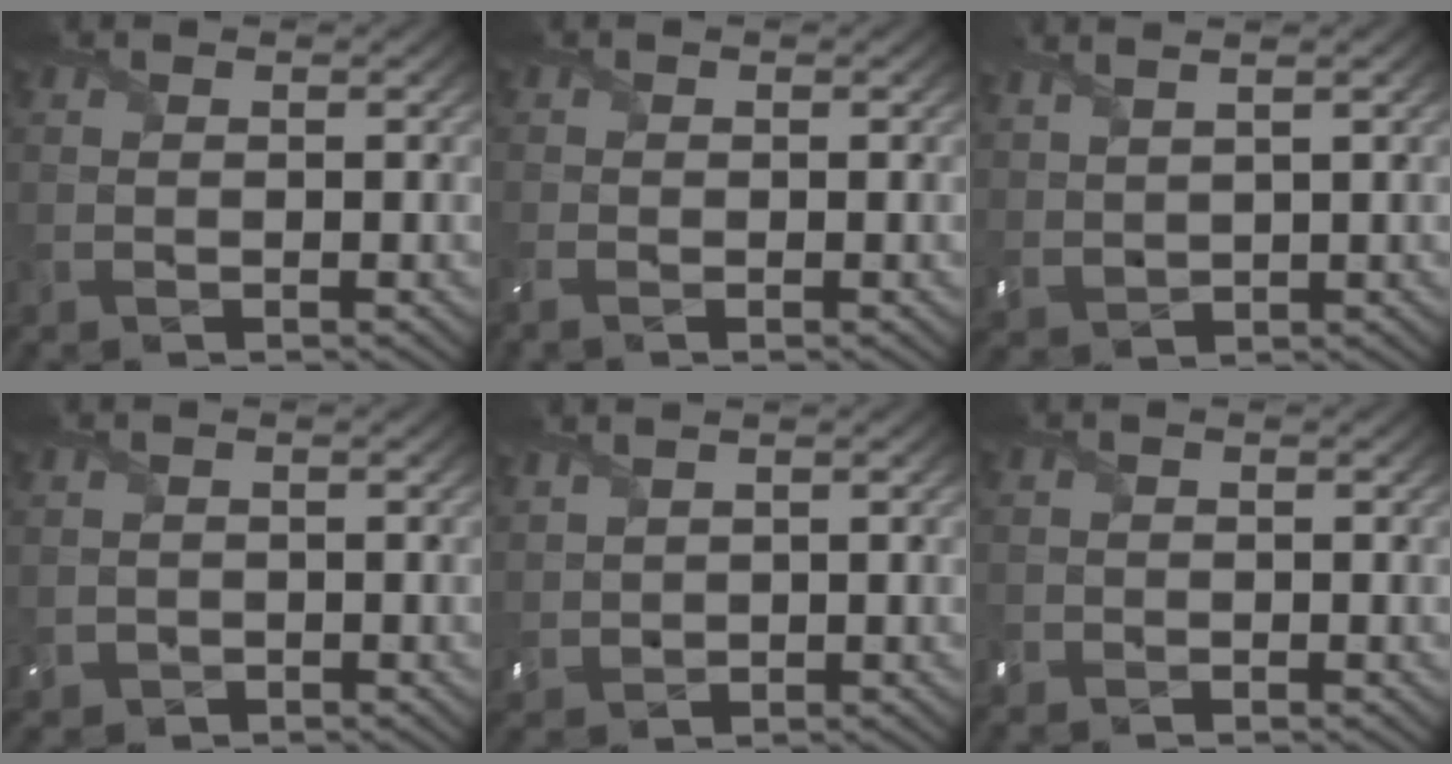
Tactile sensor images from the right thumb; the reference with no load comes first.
{"total": 1.6, "force": [-0.8, 0.8, 1.2], "torque": [-0.035, -0.006, -0.020]}
{"total": 3.5, "force": [2.5, 0.7, 2.3], "torque": [-0.056, 0.006, 0.052]}
{"total": 1.3, "force": [-0.4, 1.2, 0.0], "torque": [-0.010, -0.006, -0.010]}
{"total": 2.6, "force": [1.8, 1.3, 1.4], "torque": [-0.045, 0.005, 0.043]}
{"total": 1.3, "force": [-1.0, 0.9, 0.2], "torque": [-0.007, -0.003, -0.023]}